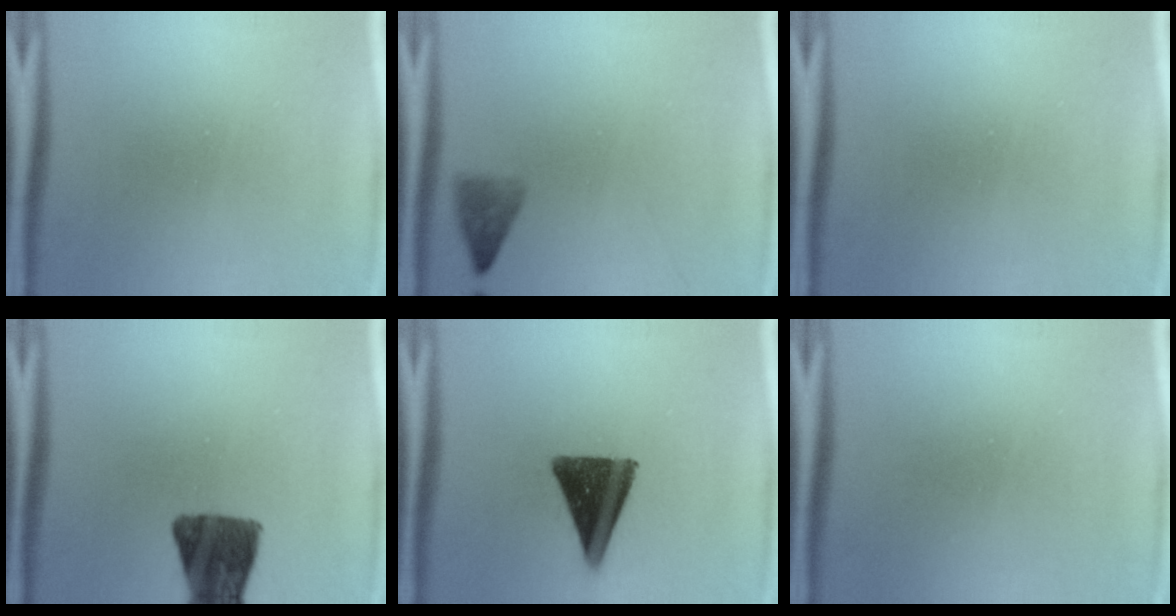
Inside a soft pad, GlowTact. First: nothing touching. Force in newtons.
{"total": 2.0}
{"total": 0.0}
{"total": 11.8}
{"total": 13.3}
{"total": 1.7}